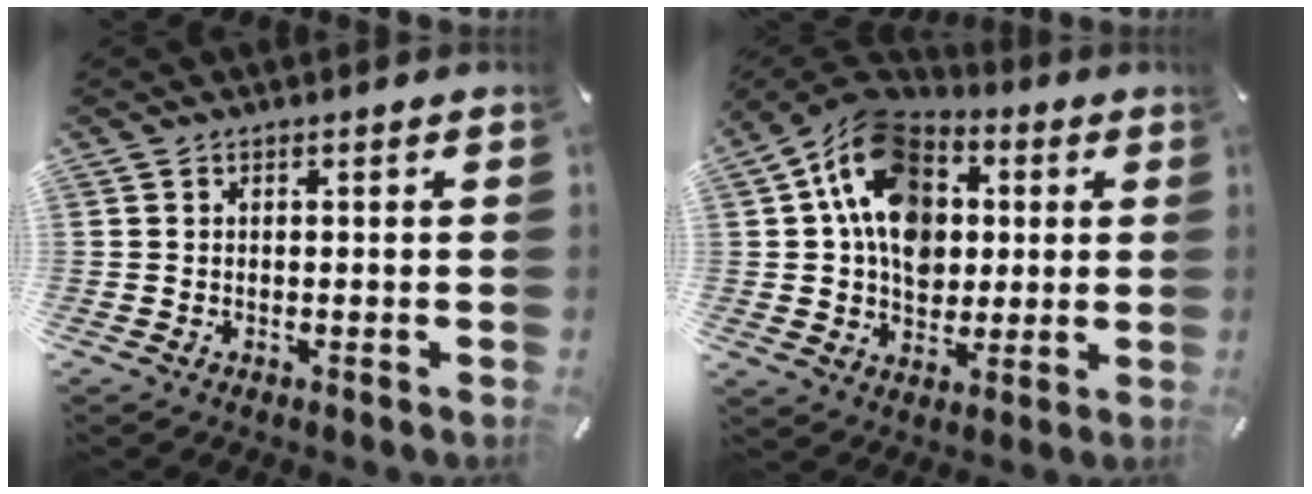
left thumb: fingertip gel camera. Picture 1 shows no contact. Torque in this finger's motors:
{"motor_torque": [2.27, 2.74, 1.76, -1.01, 0.46]}